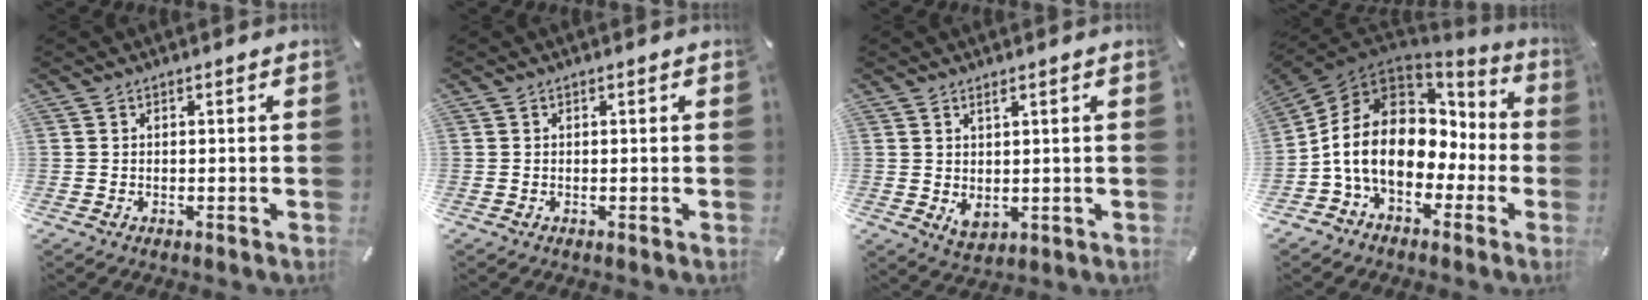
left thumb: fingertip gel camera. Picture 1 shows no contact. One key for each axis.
{"total": 0.0}
{"total": 3.1, "fx": 0.8, "fy": 1.9, "fz": 2.3, "tx": -0.041, "ty": -0.008, "tz": 0.014}
{"total": 16.7, "fx": -1.4, "fy": 12.7, "fz": 10.7, "tx": -0.227, "ty": 0.006, "tz": -0.028}